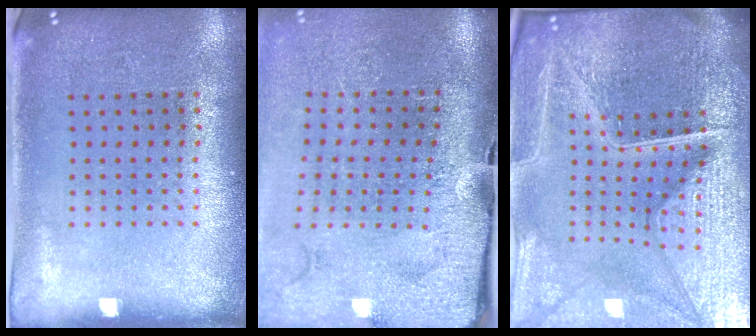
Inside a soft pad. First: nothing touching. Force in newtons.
{"total": 4.5, "press": 3.5, "slide": 2.9}
{"total": 7.1, "press": 6.2, "slide": 3.4}